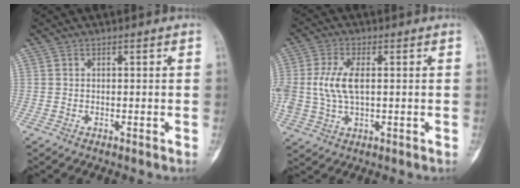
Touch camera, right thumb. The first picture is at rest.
{"total": 8.1, "force": [0.7, 4.3, 6.9], "torque": [-0.156, 0.003, 0.018]}